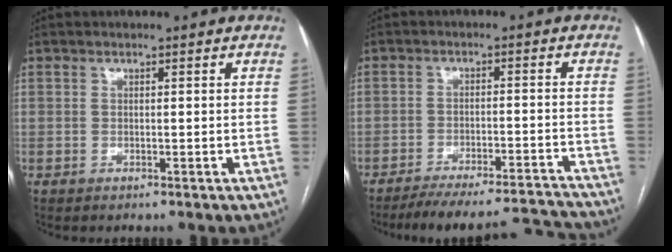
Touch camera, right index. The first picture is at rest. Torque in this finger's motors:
{"motor_torque": [0.50, -0.97, 0.08, 0.02]}